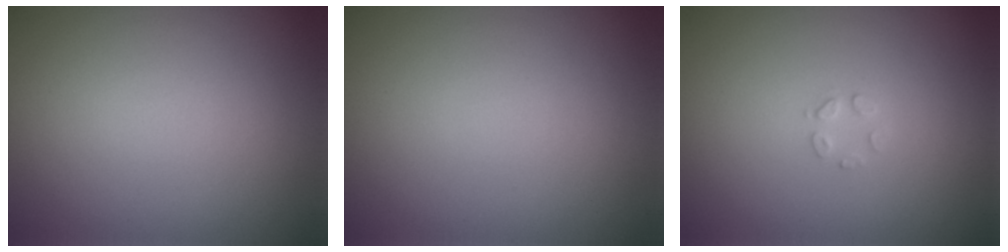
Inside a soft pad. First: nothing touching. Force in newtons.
{"total": 0.0}
{"total": 1.0, "press": 1.0, "slide": 0.1}